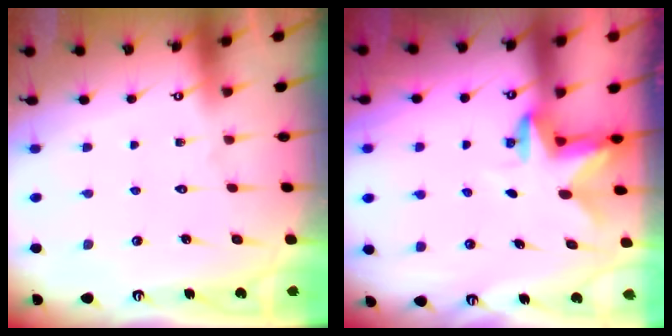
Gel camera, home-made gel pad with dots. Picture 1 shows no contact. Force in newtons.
{"total": 2.9, "press": 2.8, "slide": 0.6}